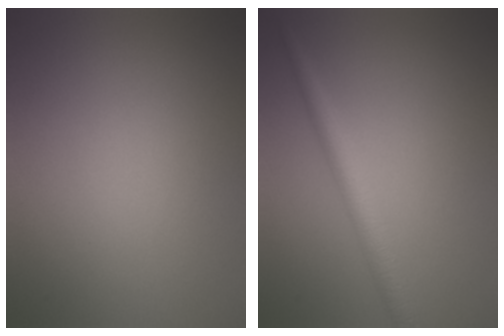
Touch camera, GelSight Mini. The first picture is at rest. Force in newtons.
{"total": 2.7, "press": 2.7, "slide": 0.2}